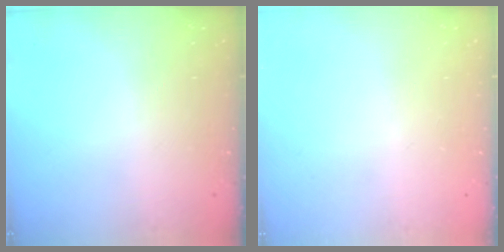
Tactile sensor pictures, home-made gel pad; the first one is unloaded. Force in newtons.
{"total": 0.0}